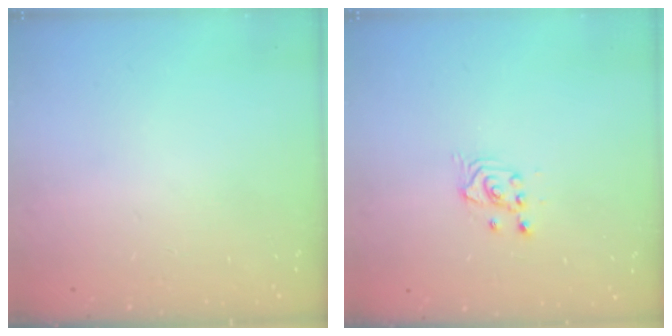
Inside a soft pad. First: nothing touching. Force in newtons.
{"total": 2.7, "press": 2.7, "slide": 0.3}